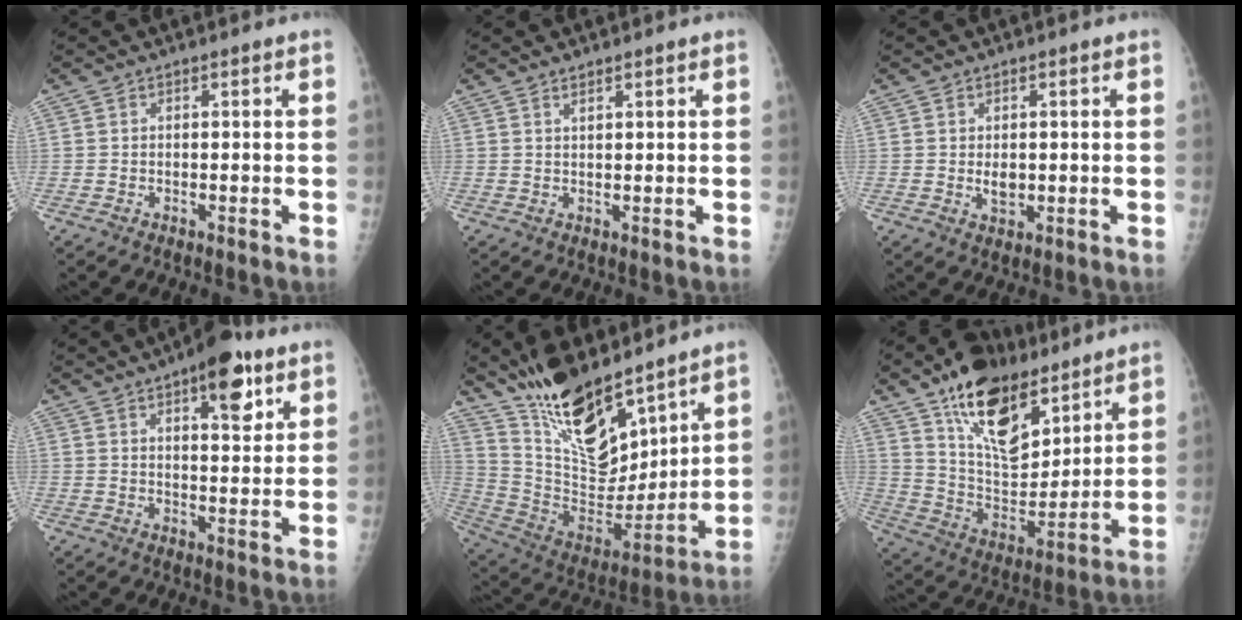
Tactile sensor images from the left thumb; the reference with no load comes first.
{"total": 1.2, "force": [1.0, 0.3, 0.7], "torque": [-0.010, -0.006, 0.019]}
{"total": 2.8, "force": [0.1, 1.8, 2.1], "torque": [-0.026, -0.005, 0.007]}
{"total": 10.4, "force": [5.6, 4.1, 7.8], "torque": [-0.083, -0.023, 0.075]}
{"total": 22.2, "force": [16.3, 8.4, 12.6], "torque": [-0.181, -0.088, 0.301]}
{"total": 20.9, "force": [13.5, 10.3, 12.2], "torque": [-0.152, -0.071, 0.240]}